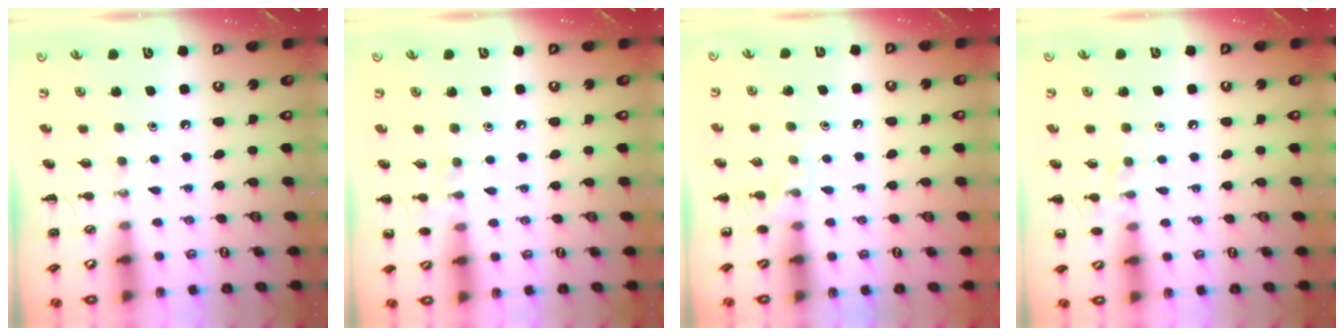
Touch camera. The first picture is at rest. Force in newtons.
{"total": 5.1, "press": 4.8, "slide": 1.6}
{"total": 5.2, "press": 4.9, "slide": 1.7}
{"total": 6.7, "press": 6.5, "slide": 1.7}